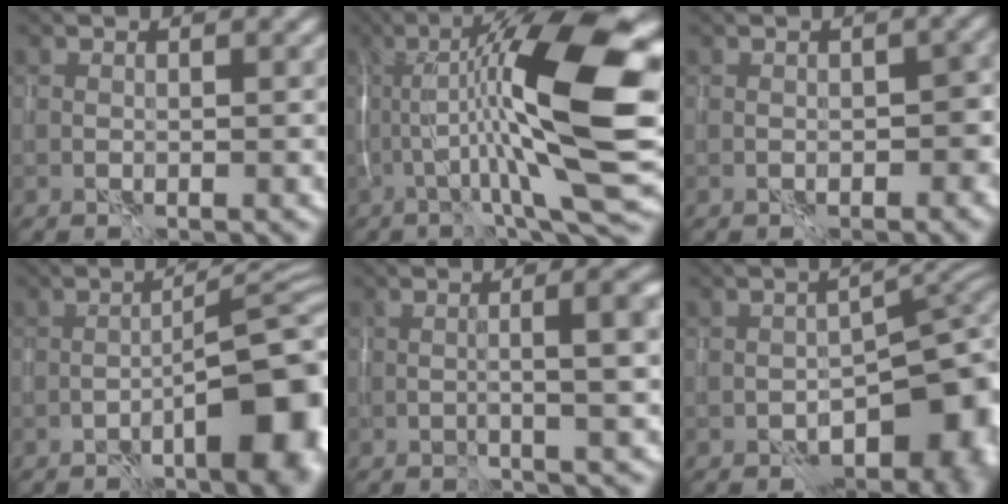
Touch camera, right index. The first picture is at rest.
{"total": 15.7, "force": [-0.1, 3.2, 15.4], "torque": [-0.235, 0.036, -0.012]}
{"total": 4.1, "force": [-1.0, 2.4, 3.2], "torque": [-0.036, 0.000, -0.011]}
{"total": 9.7, "force": [-3.7, 2.9, 8.5], "torque": [-0.100, 0.014, -0.050]}
{"total": 5.8, "force": [0.2, 1.5, 5.6], "torque": [-0.065, 0.008, 0.001]}
{"total": 11.0, "force": [-4.9, 5.6, 8.1], "torque": [-0.071, -0.003, -0.076]}